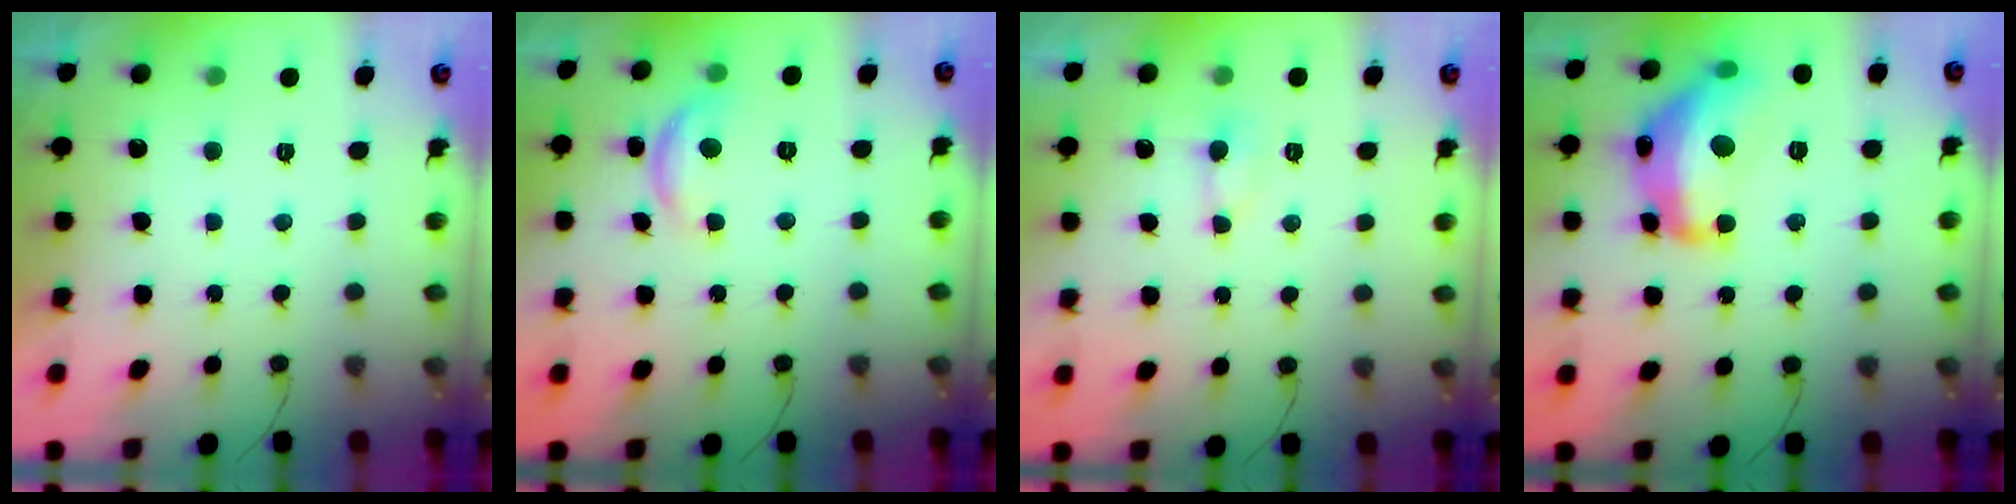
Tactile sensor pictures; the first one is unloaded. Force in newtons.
{"total": 9.5, "press": 9.5, "slide": 0.4}
{"total": 3.5, "press": 3.5, "slide": 0.5}
{"total": 18.4, "press": 18.3, "slide": 1.2}